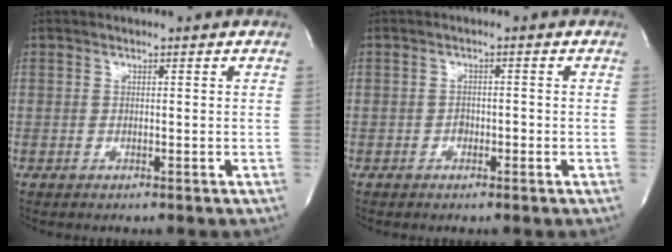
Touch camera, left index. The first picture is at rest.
{"total": 1.2, "force": [-0.6, 0.8, 0.6], "torque": [-0.010, 0.005, -0.009]}